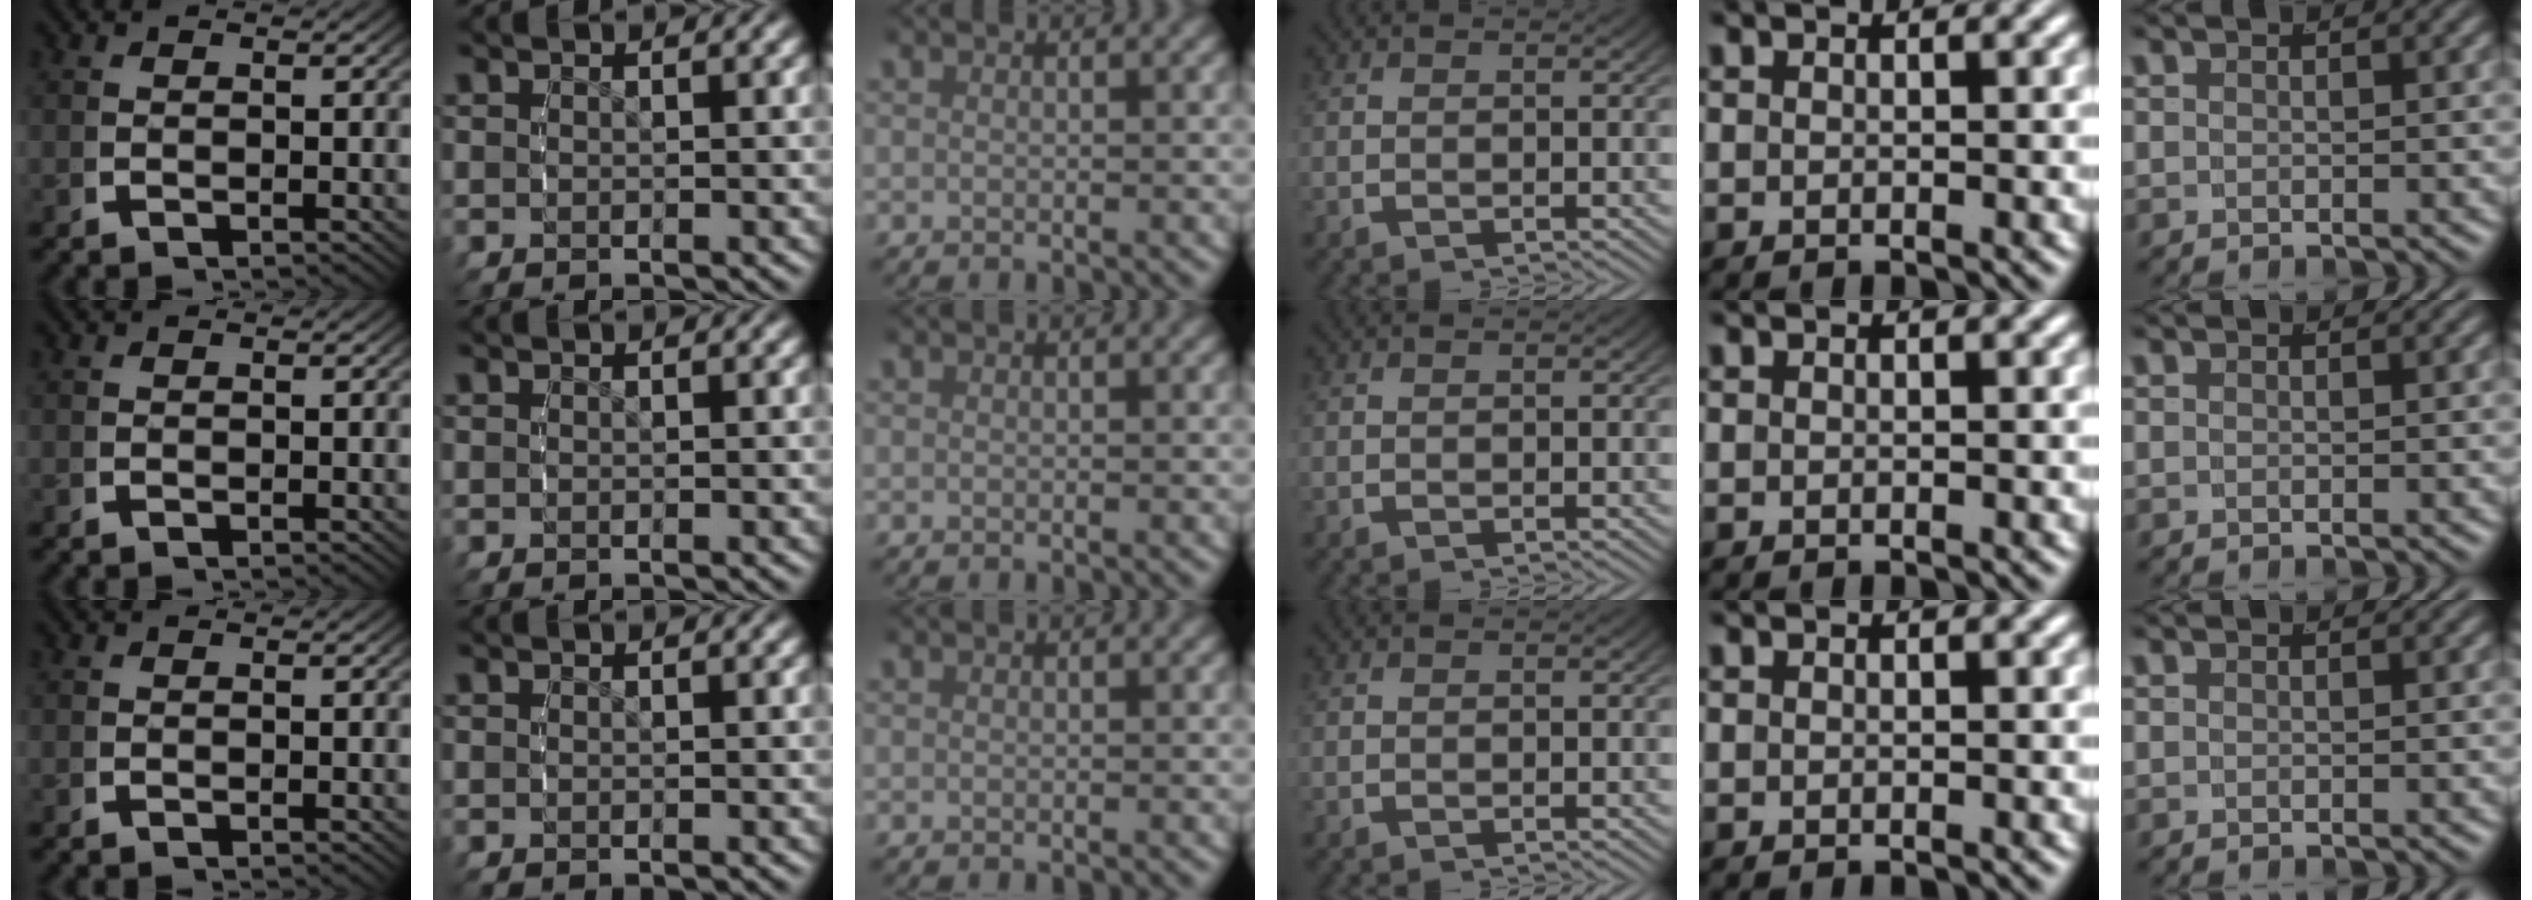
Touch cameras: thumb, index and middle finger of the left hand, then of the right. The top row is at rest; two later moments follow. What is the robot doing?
{"motion": "reach", "object": "sponge"}